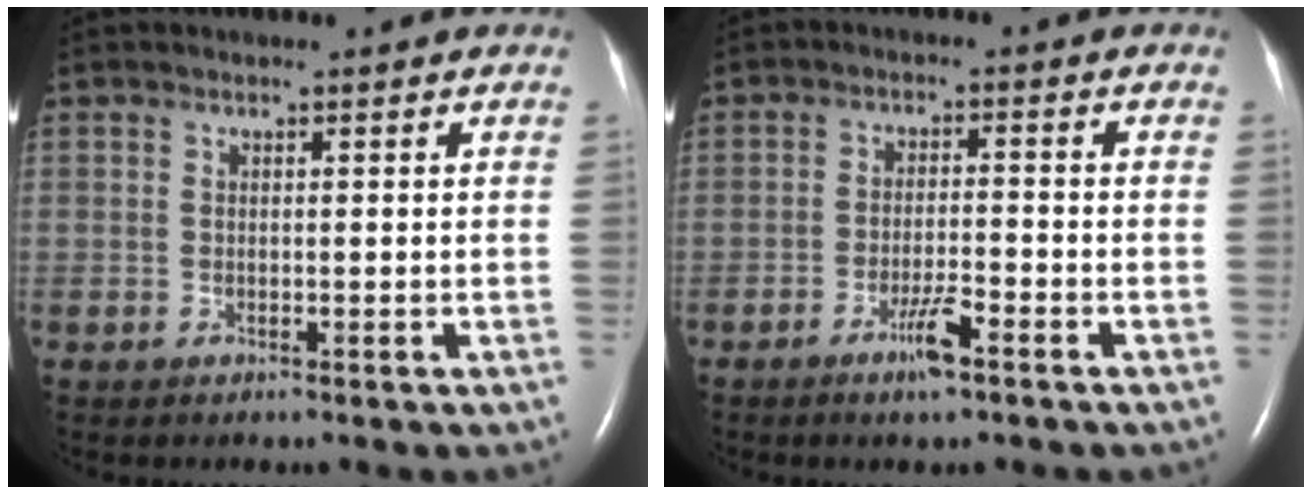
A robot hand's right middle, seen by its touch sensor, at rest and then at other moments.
{"total": 4.4, "force": [-2.8, 0.5, 3.3], "torque": [-0.066, -0.003, -0.050]}